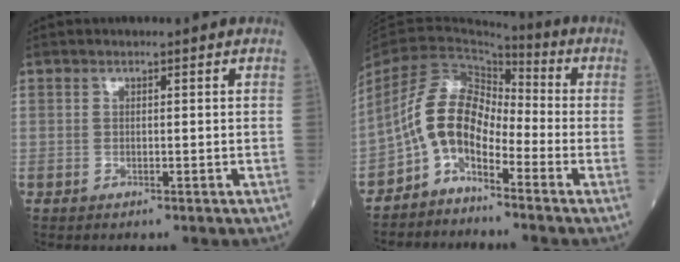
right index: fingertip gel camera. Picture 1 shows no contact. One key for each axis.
{"total": 8.4, "fx": -4.3, "fy": 4.2, "fz": 5.9, "tx": -0.133, "ty": 0.019, "tz": -0.089}